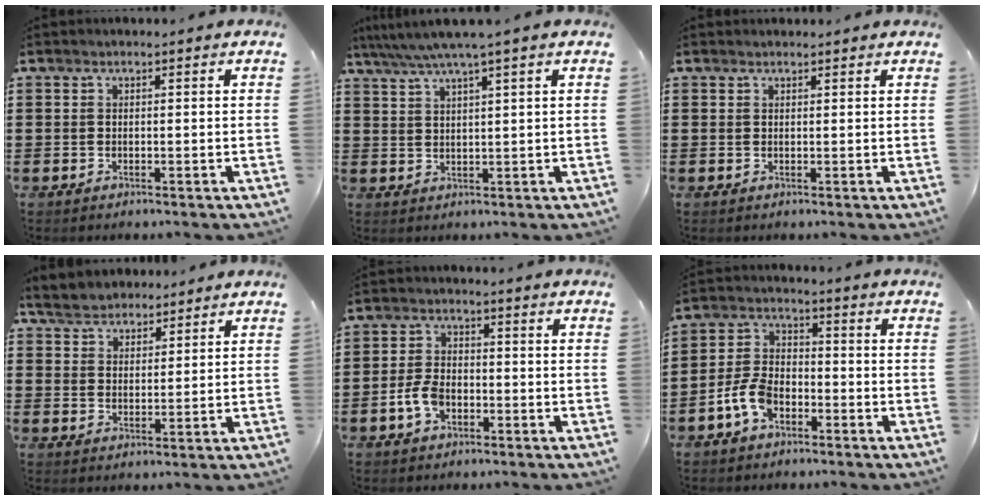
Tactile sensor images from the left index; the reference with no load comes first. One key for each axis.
{"total": 3.7, "fx": 2.4, "fy": -0.5, "fz": 2.8, "tx": -0.059, "ty": -0.007, "tz": 0.040}
{"total": 0.6, "fx": 0.6, "fy": 0.0, "fz": 0.1, "tx": -0.004, "ty": -0.001, "tz": 0.013}
{"total": 4.6, "fx": 4.1, "fy": 1.8, "fz": 0.6, "tx": -0.031, "ty": -0.001, "tz": 0.078}
{"total": 4.7, "fx": -1.8, "fy": 2.8, "fz": 3.4, "tx": -0.088, "ty": -0.003, "tz": -0.039}
{"total": 6.4, "fx": -3.4, "fy": 3.6, "fz": 4.1, "tx": -0.111, "ty": 0.002, "tz": -0.072}